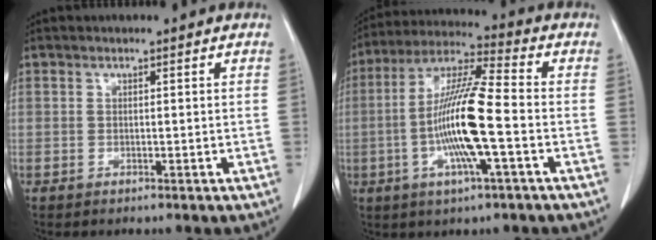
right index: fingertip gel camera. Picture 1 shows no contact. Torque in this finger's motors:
{"motor_torque": [2.14, 0.00, 0.86, 0.16]}